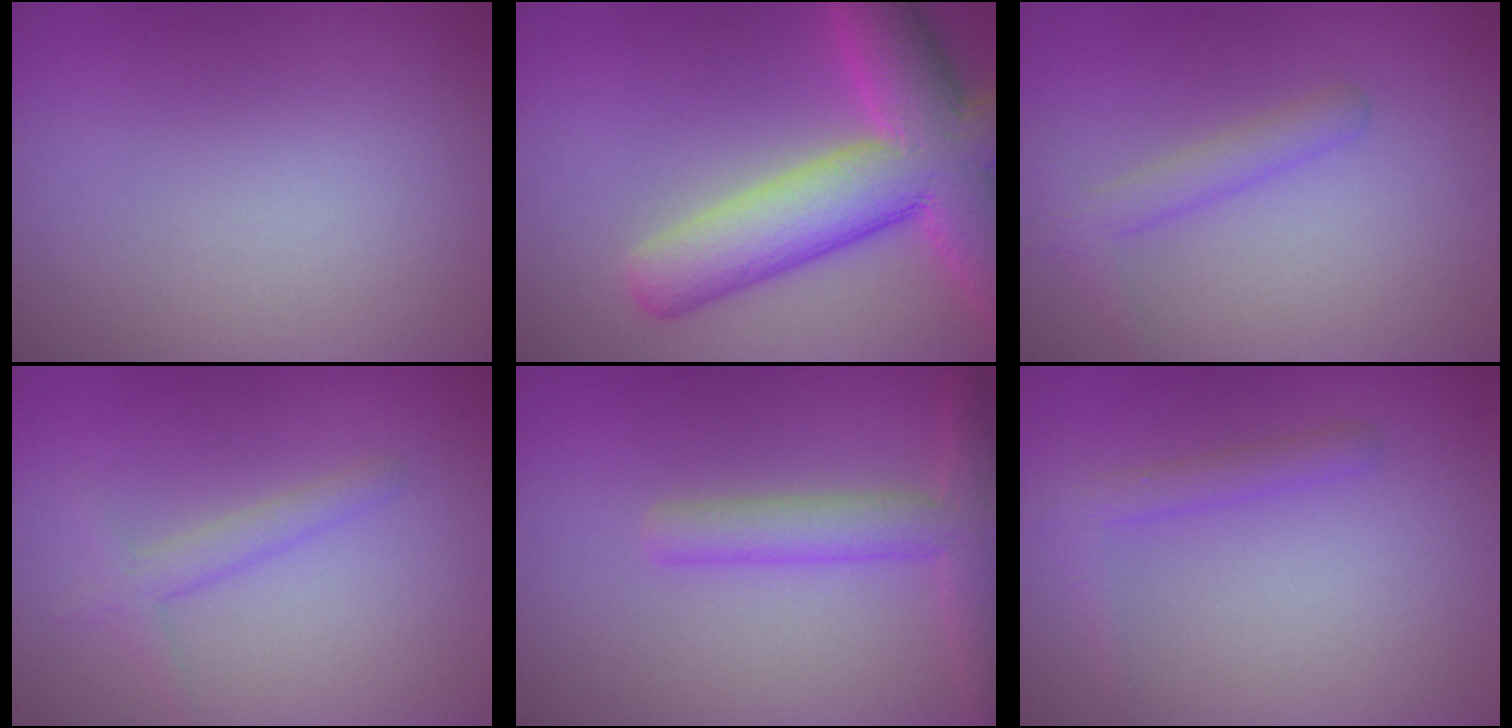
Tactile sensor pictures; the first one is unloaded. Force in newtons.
{"total": 10.7, "press": 10.7, "slide": 0.6}
{"total": 2.0, "press": 1.9, "slide": 0.1}
{"total": 1.8, "press": 1.8, "slide": 0.1}
{"total": 3.5, "press": 3.5, "slide": 0.2}
{"total": 1.7, "press": 1.7, "slide": 0.1}